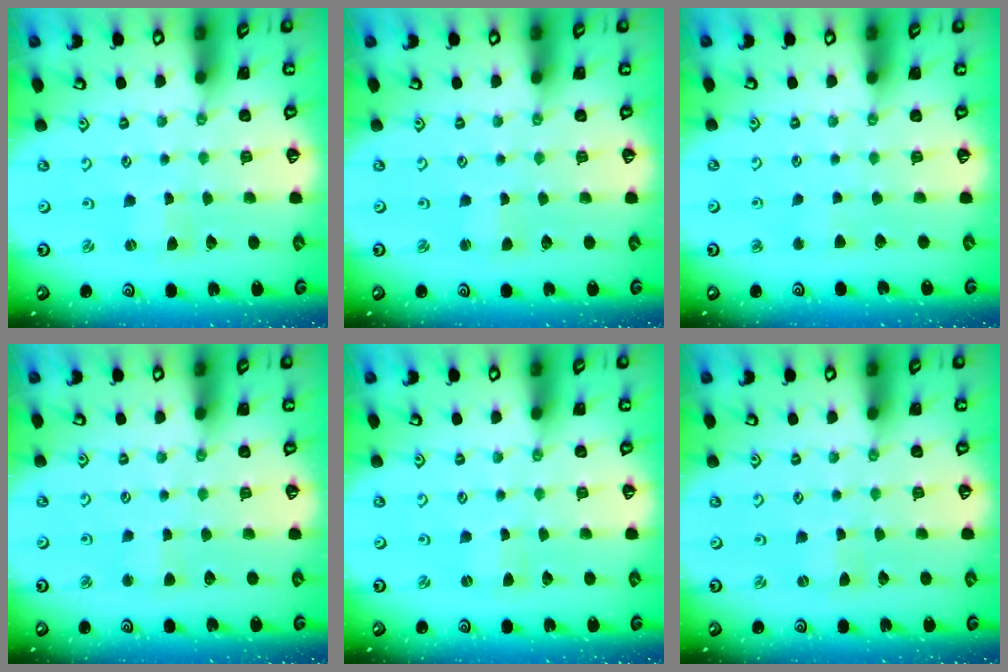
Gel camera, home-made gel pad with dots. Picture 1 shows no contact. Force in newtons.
{"total": 1.1, "press": 1.1, "slide": 0.2}
{"total": 2.4, "press": 2.4, "slide": 0.3}
{"total": 2.2, "press": 2.2, "slide": 0.2}
{"total": 0.0}
{"total": 0.0}